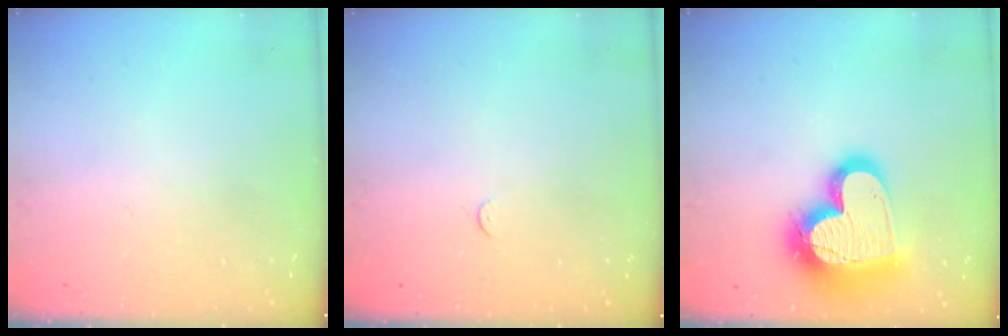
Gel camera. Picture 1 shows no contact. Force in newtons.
{"total": 2.3, "press": 2.3, "slide": 0.3}
{"total": 21.6, "press": 21.5, "slide": 1.7}